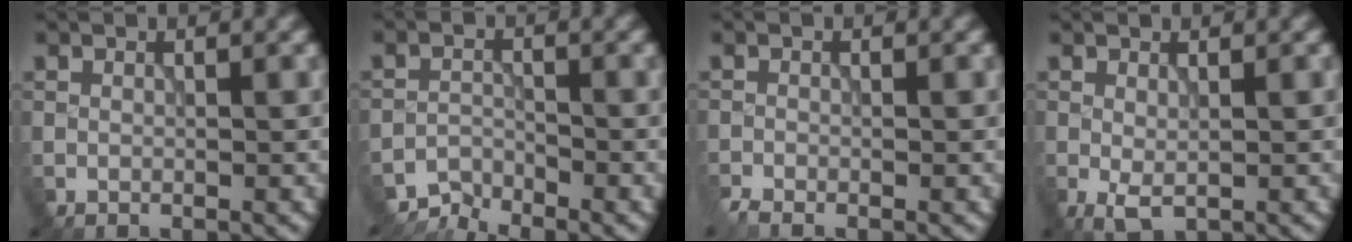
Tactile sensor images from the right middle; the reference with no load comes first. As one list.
[{"total": 2.7, "force": [-2.6, 0.2, -0.3], "torque": [0.010, 0.001, -0.055]}, {"total": 1.4, "force": [-1.2, 0.3, 0.7], "torque": [-0.019, -0.005, -0.026]}, {"total": 1.5, "force": [-0.3, 0.6, 1.3], "torque": [-0.031, -0.008, -0.002]}]